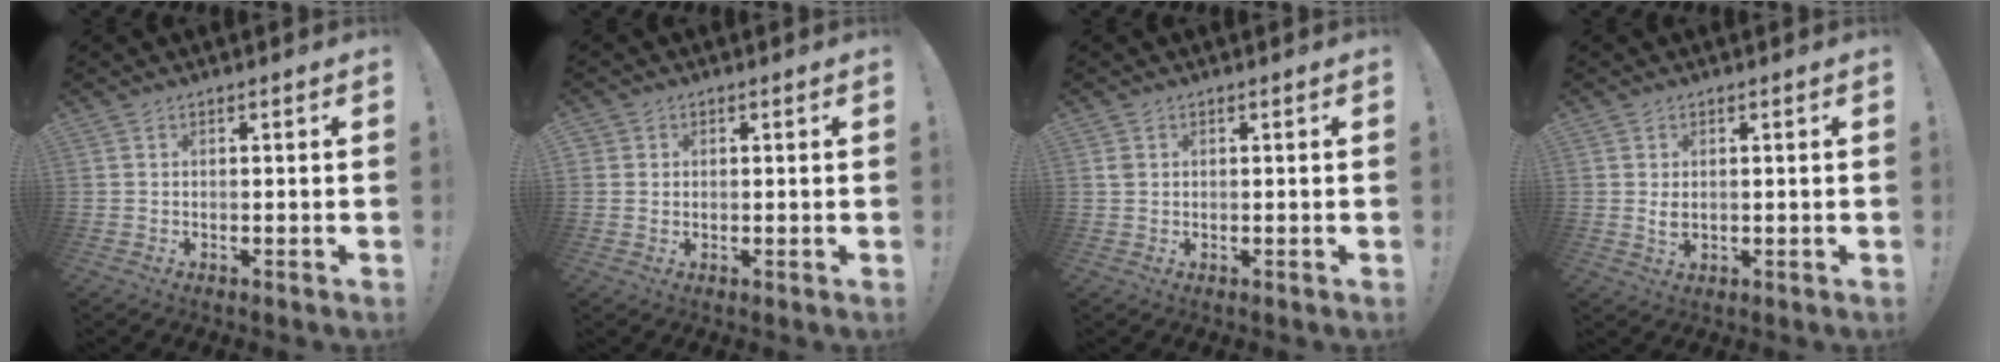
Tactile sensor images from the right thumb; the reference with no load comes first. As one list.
[{"total": 2.1, "force": [0.8, 1.9, 0.5], "torque": [-0.004, -0.001, 0.015]}, {"total": 1.5, "force": [0.6, 1.1, 0.7], "torque": [-0.006, 0.001, 0.010]}, {"total": 2.8, "force": [0.8, 2.1, 1.7], "torque": [-0.010, -0.007, 0.013]}]